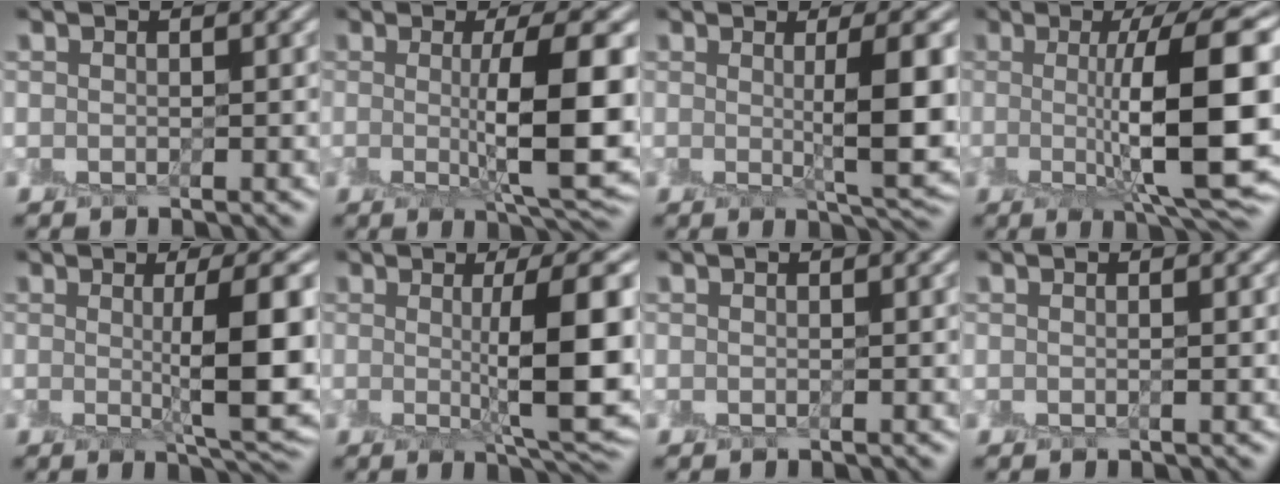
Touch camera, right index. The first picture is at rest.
{"total": 7.8, "force": [0.1, 1.7, 7.6], "torque": [-0.104, -0.008, 0.010]}
{"total": 6.3, "force": [0.5, 1.4, 6.1], "torque": [-0.073, -0.002, 0.012]}
{"total": 11.2, "force": [0.3, 2.7, 10.8], "torque": [-0.135, 0.004, 0.010]}
{"total": 7.6, "force": [0.4, 1.5, 7.4], "torque": [-0.095, -0.004, 0.013]}
{"total": 8.7, "force": [0.4, 1.7, 8.5], "torque": [-0.106, -0.003, 0.014]}
{"total": 0.0}
{"total": 0.7, "force": [0.0, 0.3, 0.7], "torque": [-0.006, 0.001, -0.002]}